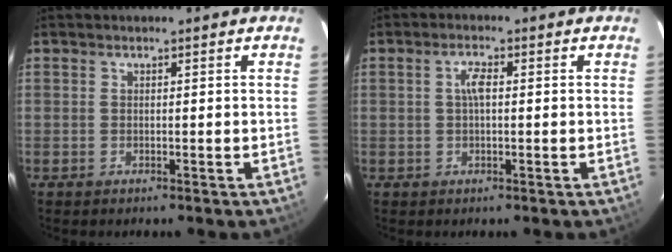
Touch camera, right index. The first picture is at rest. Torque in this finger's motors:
{"motor_torque": [0.05, -0.01, 0.21, 0.06]}